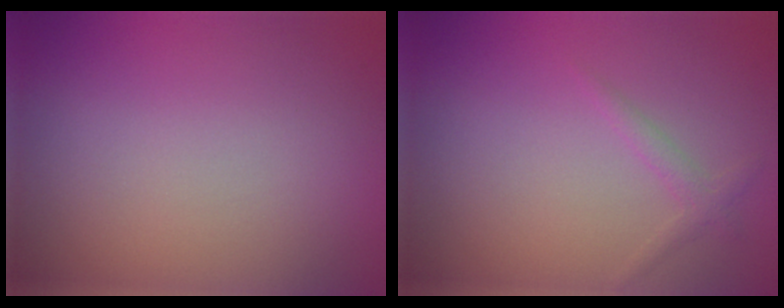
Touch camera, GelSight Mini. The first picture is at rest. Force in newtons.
{"total": 1.0, "press": 1.0, "slide": 0.2}